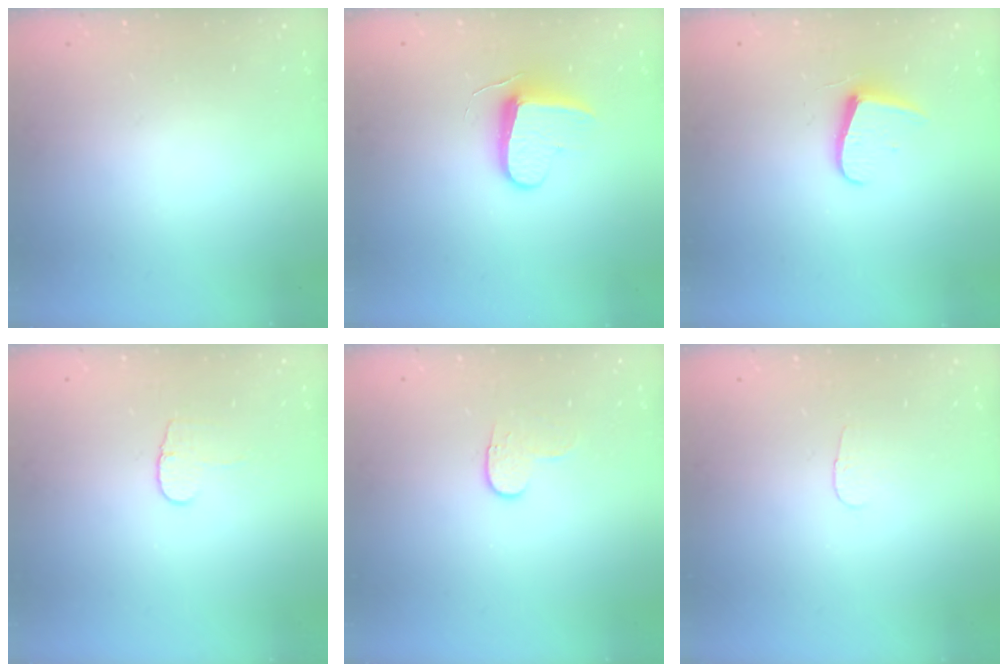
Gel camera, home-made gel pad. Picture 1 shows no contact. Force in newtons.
{"total": 8.7, "press": 8.7, "slide": 0.5}
{"total": 6.8, "press": 6.8, "slide": 0.7}
{"total": 4.8, "press": 4.8, "slide": 0.4}
{"total": 4.2, "press": 4.2, "slide": 0.5}
{"total": 2.8, "press": 2.8, "slide": 0.3}